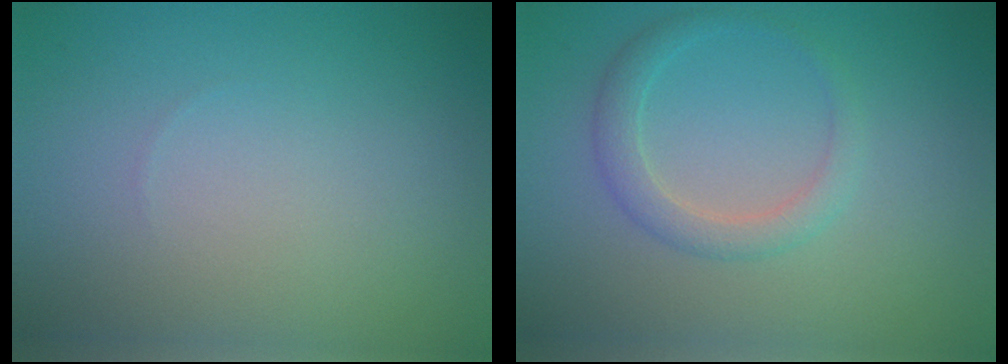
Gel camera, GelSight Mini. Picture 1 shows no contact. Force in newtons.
{"total": 2.2, "press": 2.2, "slide": 0.2}